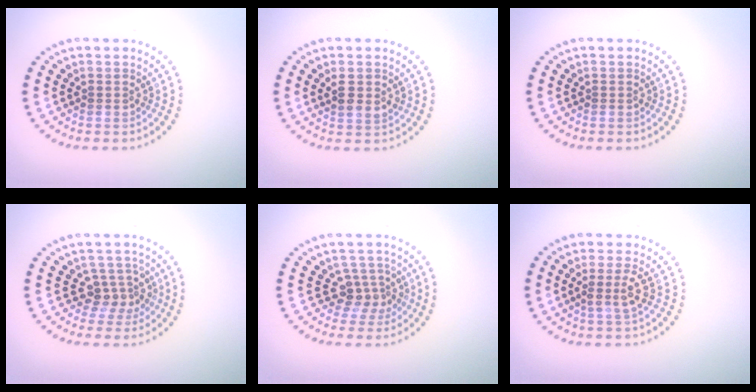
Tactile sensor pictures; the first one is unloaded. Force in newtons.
{"total": 1.9, "press": 1.8, "slide": 0.5}
{"total": 0.0}
{"total": 2.7, "press": 2.1, "slide": 1.7}
{"total": 2.6, "press": 2.0, "slide": 1.7}
{"total": 2.1, "press": 1.6, "slide": 1.3}